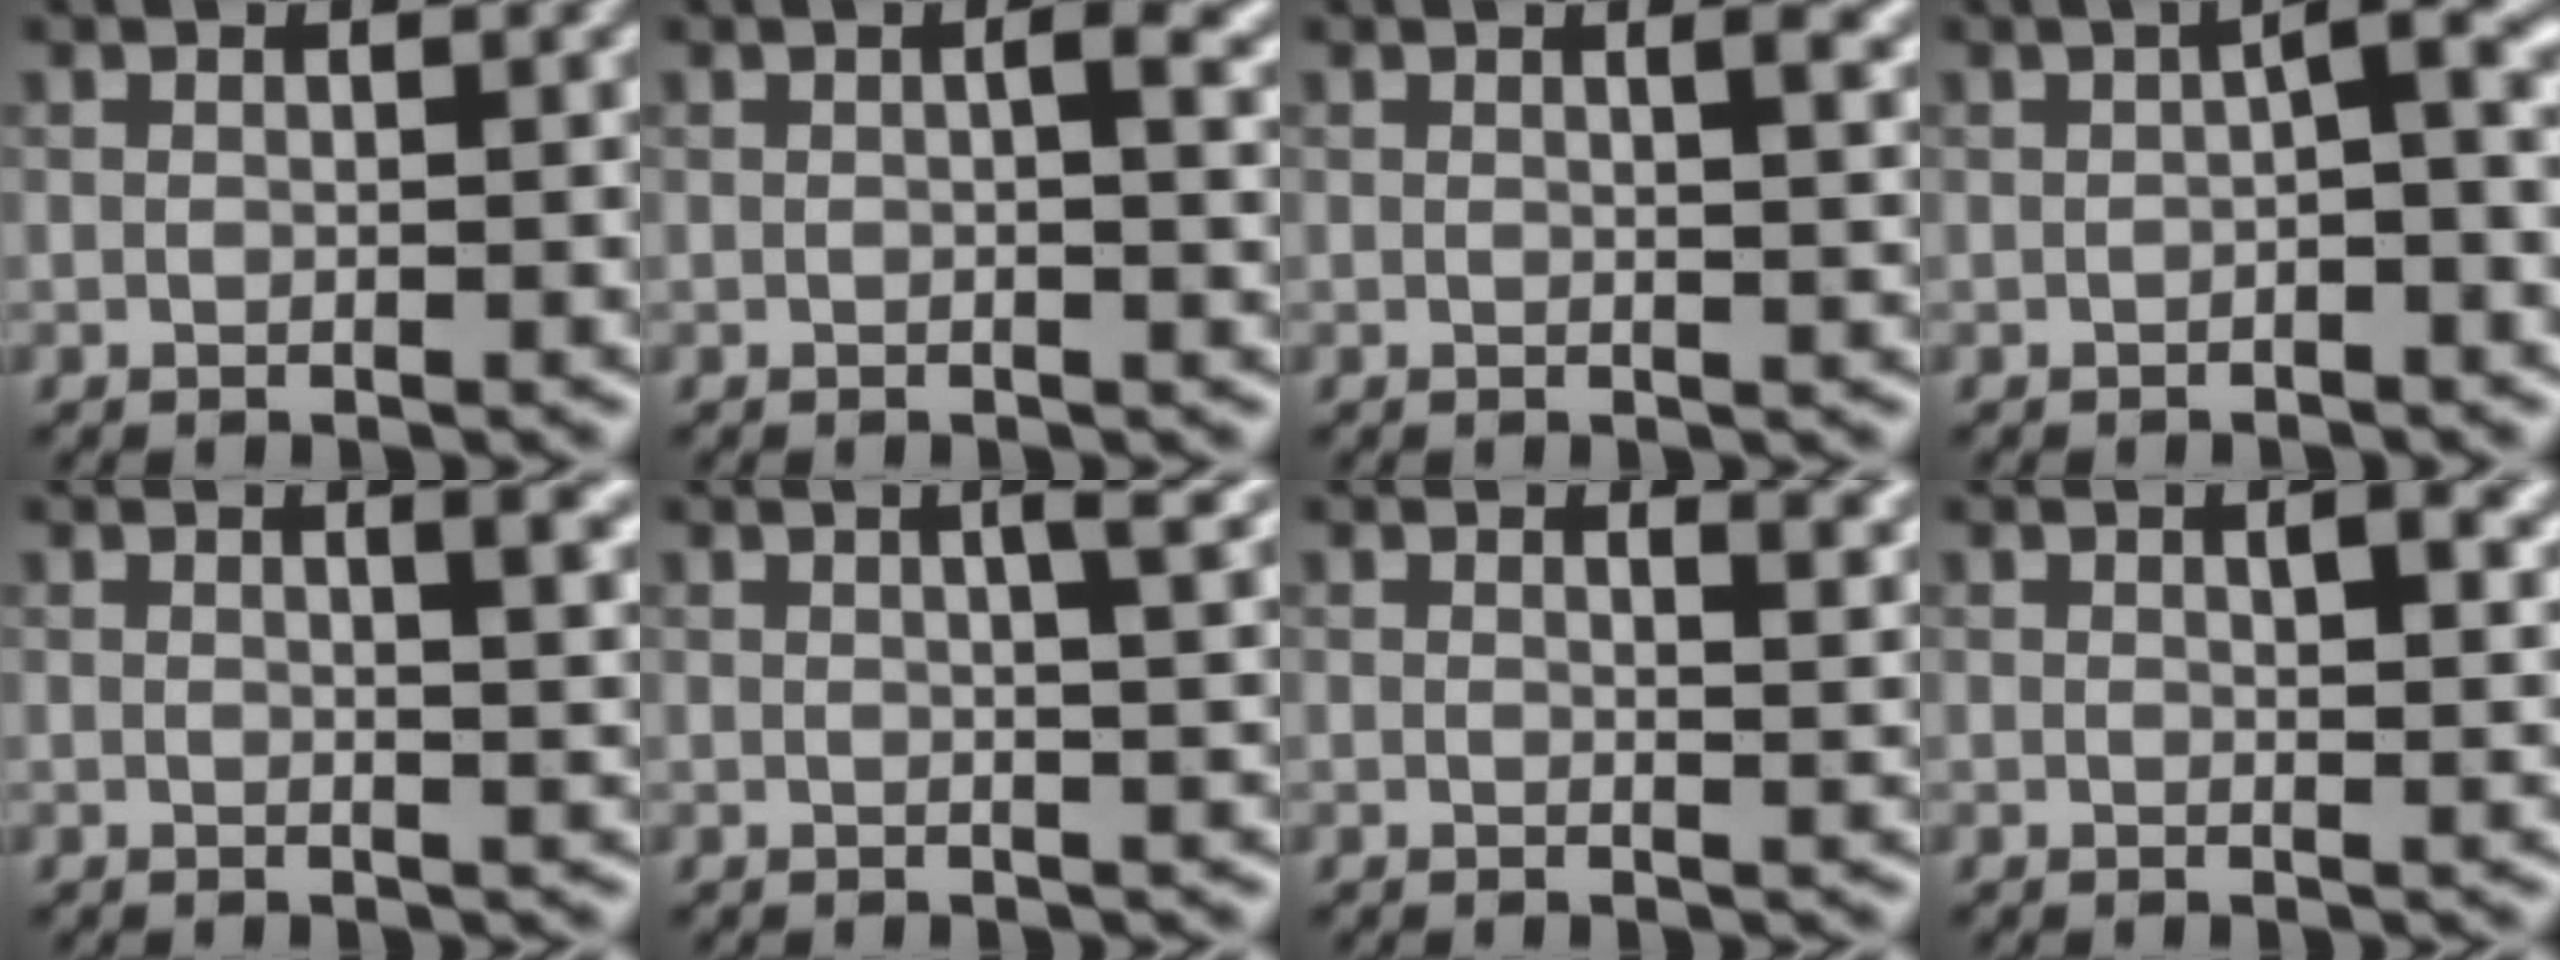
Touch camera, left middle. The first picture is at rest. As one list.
[{"total": 2.5, "force": [0.5, 0.7, 2.4], "torque": [-0.034, 0.000, 0.006]}, {"total": 2.9, "force": [1.2, 1.1, 2.4], "torque": [-0.018, 0.003, 0.016]}, {"total": 2.5, "force": [-0.2, 0.4, 2.4], "torque": [-0.038, 0.011, -0.006]}, {"total": 4.5, "force": [1.7, 1.8, 3.7], "torque": [-0.023, 0.010, 0.017]}, {"total": 4.8, "force": [1.8, 1.6, 4.1], "torque": [-0.031, 0.019, 0.005]}, {"total": 3.7, "force": [2.2, 1.6, 2.5], "torque": [-0.013, 0.004, 0.027]}, {"total": 3.1, "force": [1.4, 1.1, 2.6], "torque": [-0.033, -0.001, 0.023]}]